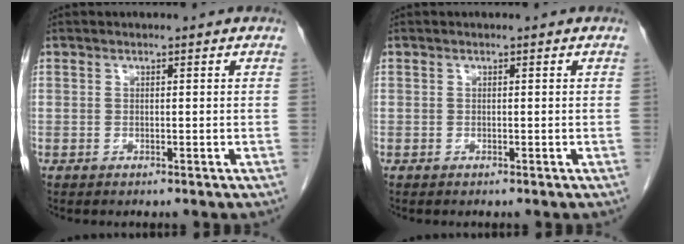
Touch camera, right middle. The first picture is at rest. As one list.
[{"total": 0.0}]